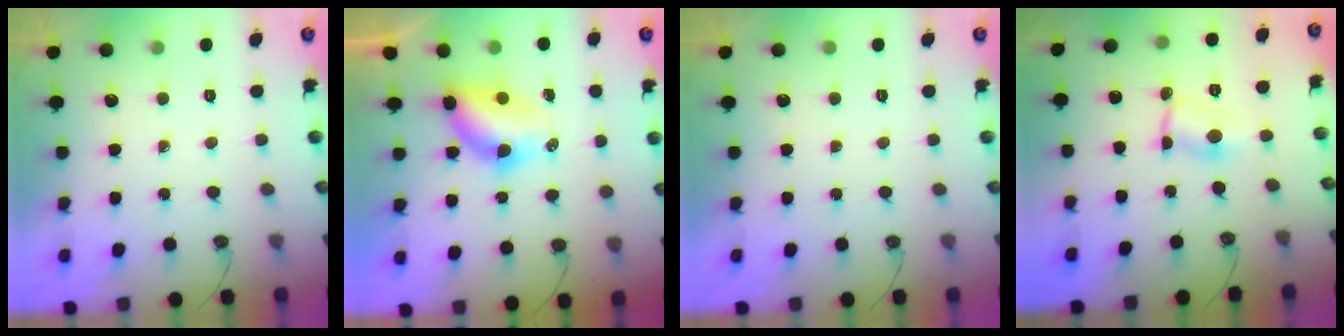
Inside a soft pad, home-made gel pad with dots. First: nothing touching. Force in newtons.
{"total": 5.8, "press": 5.8, "slide": 0.5}
{"total": 0.0}
{"total": 2.2, "press": 2.1, "slide": 0.3}